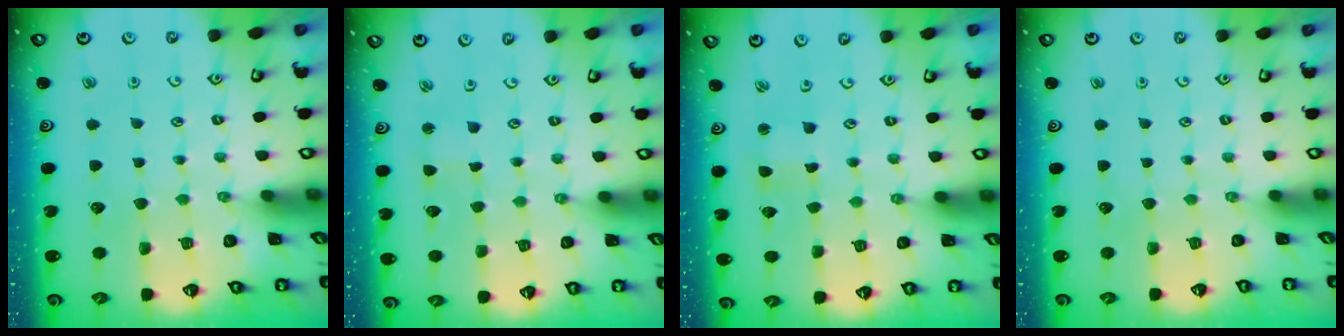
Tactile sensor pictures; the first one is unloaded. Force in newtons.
{"total": 2.0, "press": 2.0, "slide": 0.3}
{"total": 2.3, "press": 2.3, "slide": 0.3}
{"total": 0.0}